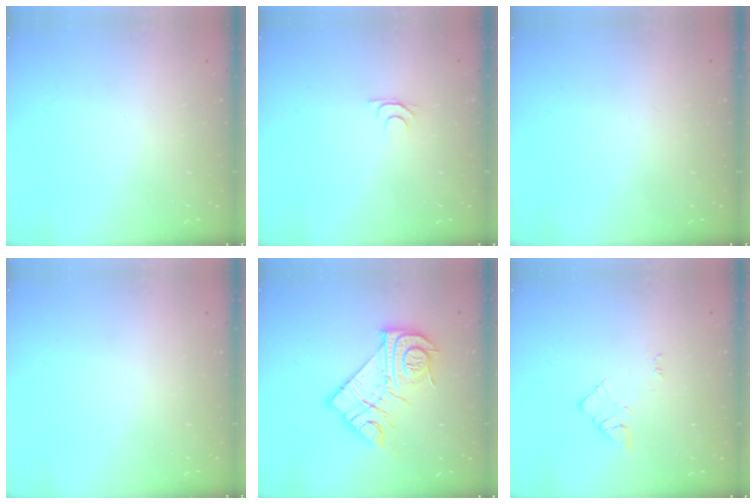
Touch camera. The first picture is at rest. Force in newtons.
{"total": 4.2, "press": 4.1, "slide": 0.5}
{"total": 2.1, "press": 2.0, "slide": 0.4}
{"total": 0.0}
{"total": 16.9, "press": 16.9, "slide": 1.5}
{"total": 3.0, "press": 3.0, "slide": 0.4}